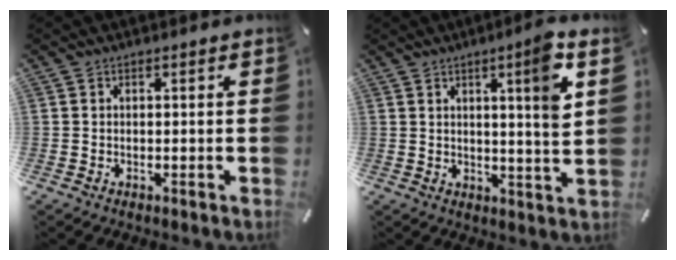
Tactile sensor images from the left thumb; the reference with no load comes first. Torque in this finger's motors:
{"motor_torque": [2.93, 2.08, 1.12, -0.05, 0.60]}